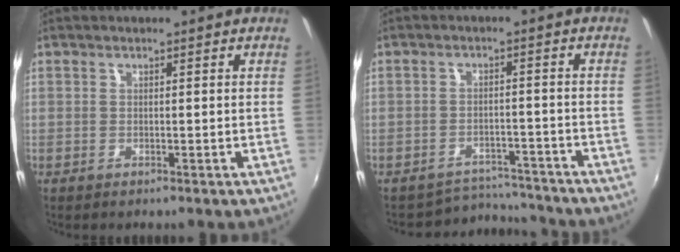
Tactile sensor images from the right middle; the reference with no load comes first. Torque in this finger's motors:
{"motor_torque": [-0.65, -0.26, -0.17, -0.04]}